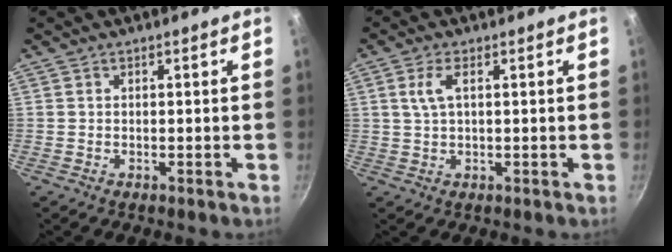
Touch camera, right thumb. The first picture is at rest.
{"total": 3.7, "force": [1.0, 1.4, 3.2], "torque": [-0.072, 0.005, 0.020]}